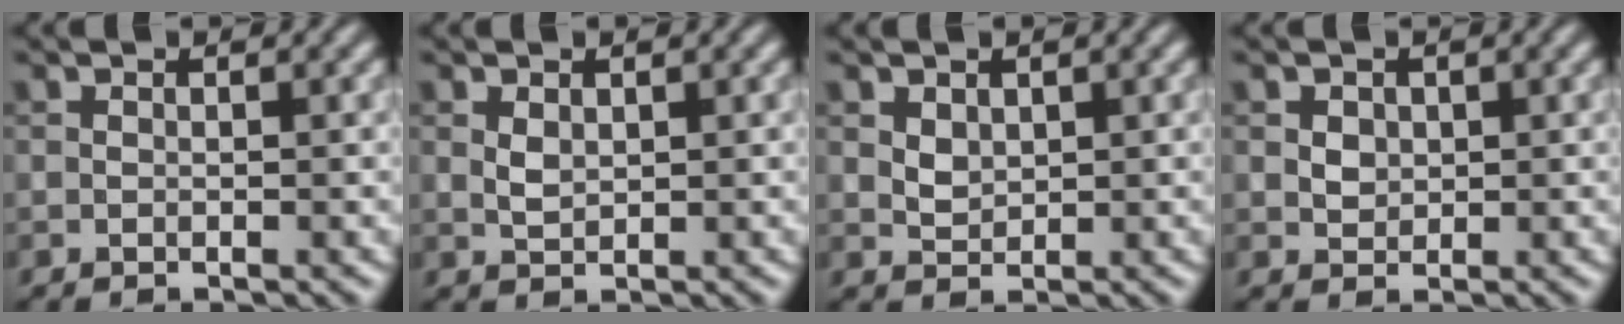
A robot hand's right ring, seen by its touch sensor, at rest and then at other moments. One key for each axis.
{"total": 1.1, "fx": 0.5, "fy": 0.7, "fz": 0.8, "tx": -0.019, "ty": -0.001, "tz": 0.014}
{"total": 1.4, "fx": 0.7, "fy": 1.0, "fz": 0.7, "tx": -0.014, "ty": -0.001, "tz": 0.016}
{"total": 1.5, "fx": 0.5, "fy": 1.2, "fz": 0.7, "tx": -0.013, "ty": 0.002, "tz": 0.008}